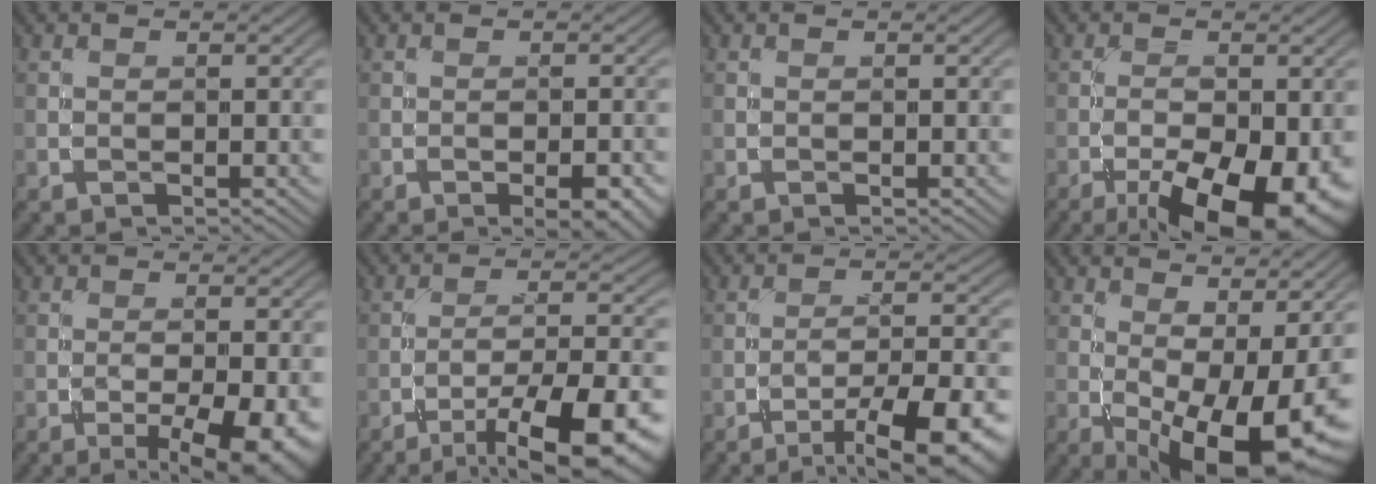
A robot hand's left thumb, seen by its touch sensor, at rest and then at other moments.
{"total": 4.7, "force": [-2.3, 1.6, 3.7], "torque": [-0.050, 0.007, -0.024]}
{"total": 0.0}
{"total": 14.0, "force": [-7.1, 5.4, 10.8], "torque": [-0.164, -0.033, -0.095]}
{"total": 7.8, "force": [-3.3, 2.1, 6.7], "torque": [-0.106, -0.009, -0.038]}
{"total": 15.1, "force": [-9.2, 4.3, 11.2], "torque": [-0.166, -0.008, -0.131]}
{"total": 13.6, "force": [-8.6, 3.6, 9.9], "torque": [-0.142, -0.001, -0.116]}
{"total": 13.6, "force": [-3.6, 4.8, 12.2], "torque": [-0.182, -0.008, -0.045]}